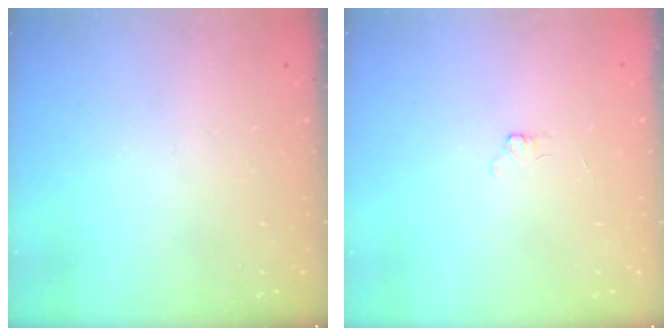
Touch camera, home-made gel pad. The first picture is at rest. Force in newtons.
{"total": 2.2, "press": 2.1, "slide": 0.3}